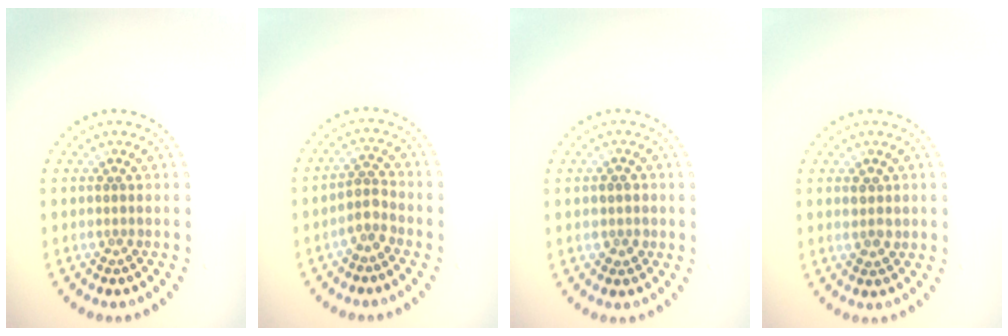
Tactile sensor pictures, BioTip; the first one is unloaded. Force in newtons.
{"total": 2.0, "press": 1.5, "slide": 1.3}
{"total": 1.6, "press": 1.5, "slide": 0.5}
{"total": 1.6, "press": 1.5, "slide": 0.3}